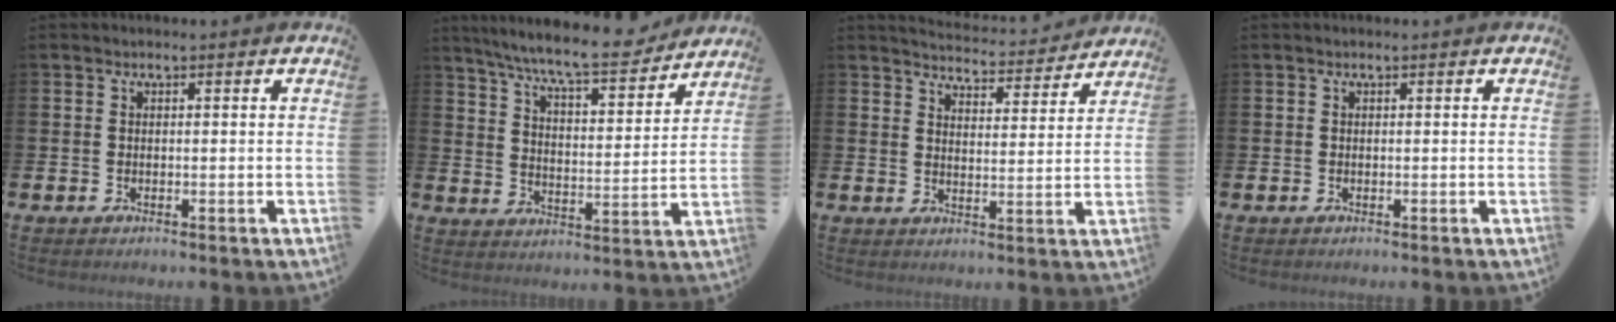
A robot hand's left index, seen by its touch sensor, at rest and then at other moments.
{"total": 9.0, "force": [8.2, 0.9, 3.6], "torque": [-0.096, -0.049, 0.141]}
{"total": 4.7, "force": [4.7, 0.4, 0.2], "torque": [-0.019, -0.036, 0.081]}
{"total": 0.0}